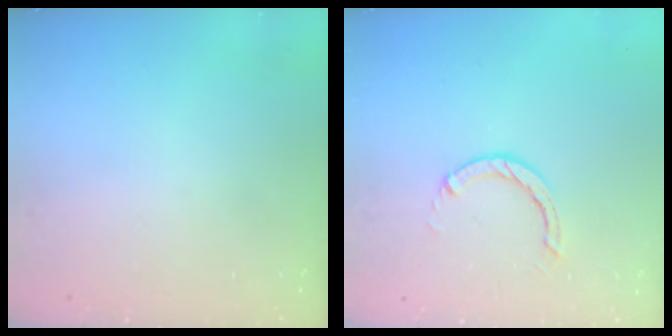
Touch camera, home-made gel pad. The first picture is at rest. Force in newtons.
{"total": 3.2, "press": 3.1, "slide": 0.5}